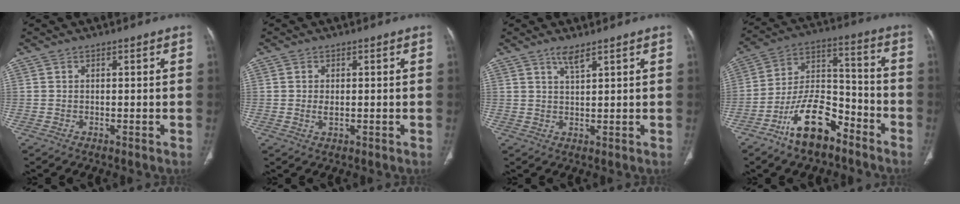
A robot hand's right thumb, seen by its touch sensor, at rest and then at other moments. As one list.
[{"total": 2.1, "force": [0.0, 1.2, 1.7], "torque": [-0.033, -0.004, 0.001]}, {"total": 2.7, "force": [2.0, 0.3, 1.8], "torque": [-0.034, -0.011, 0.040]}, {"total": 14.6, "force": [-9.3, 6.9, 9.0], "torque": [-0.141, 0.078, -0.174]}]